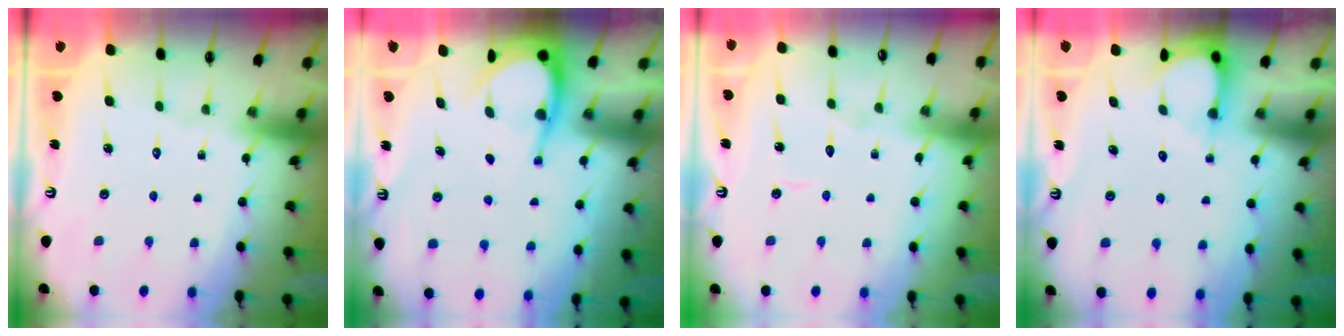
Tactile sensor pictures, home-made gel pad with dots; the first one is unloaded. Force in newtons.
{"total": 5.8, "press": 5.8, "slide": 0.3}
{"total": 3.5, "press": 3.5, "slide": 0.1}
{"total": 3.2, "press": 3.2, "slide": 0.3}